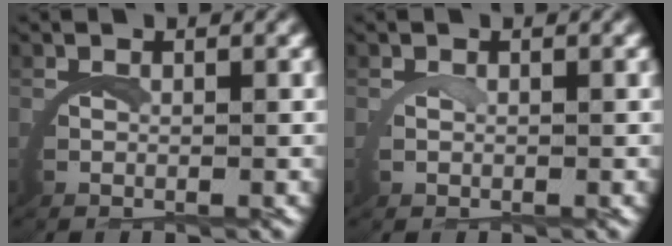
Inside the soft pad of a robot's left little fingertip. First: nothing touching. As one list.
[{"total": 0.7, "force": [0.7, 0.0, 0.2], "torque": [-0.018, -0.006, 0.015]}]